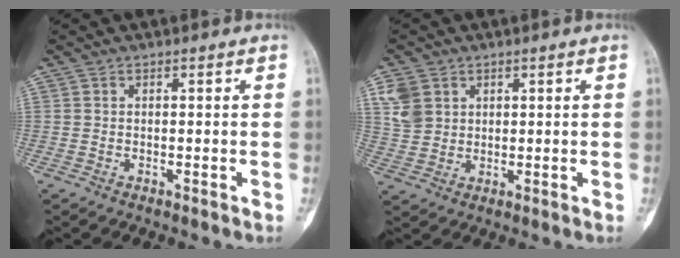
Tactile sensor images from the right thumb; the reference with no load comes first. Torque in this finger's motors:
{"motor_torque": [-0.73, 1.04, 0.18, 0.00, 0.01]}